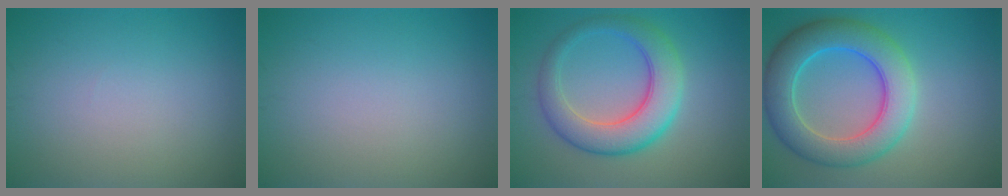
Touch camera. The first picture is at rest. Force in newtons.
{"total": 0.0}
{"total": 6.4, "press": 6.4, "slide": 0.1}
{"total": 7.9, "press": 7.9, "slide": 0.3}